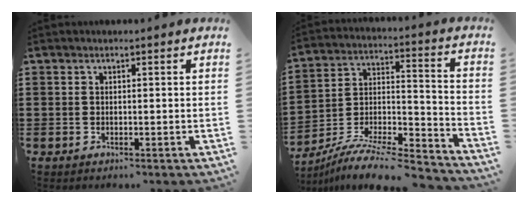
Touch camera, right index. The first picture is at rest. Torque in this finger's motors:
{"motor_torque": [0.54, 0.69, 0.72, 0.16]}